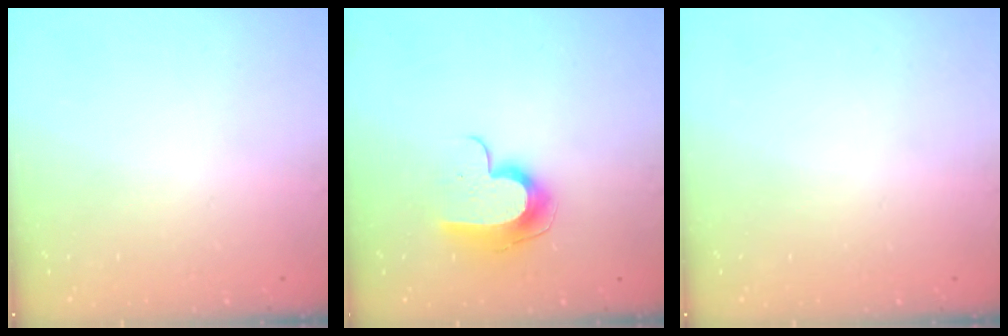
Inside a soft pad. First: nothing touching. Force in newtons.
{"total": 10.1, "press": 10.0, "slide": 1.0}
{"total": 0.0}